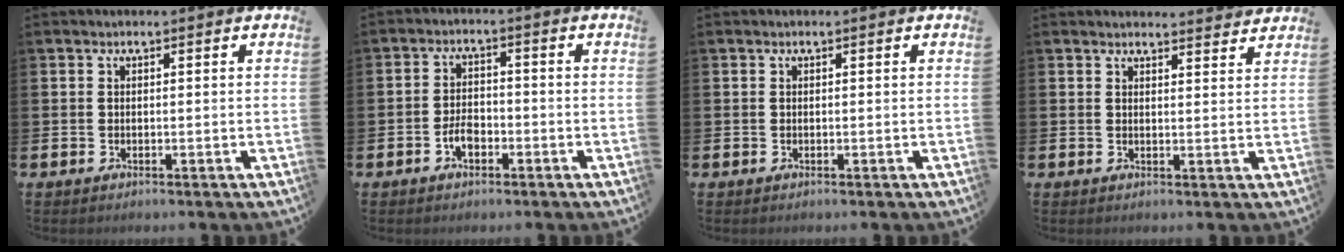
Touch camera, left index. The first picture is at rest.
{"total": 3.1, "force": [-1.5, 1.9, 2.0], "torque": [-0.037, 0.004, -0.029]}
{"total": 0.0}
{"total": 2.3, "force": [2.3, 0.1, -0.3], "torque": [0.009, -0.019, 0.040]}